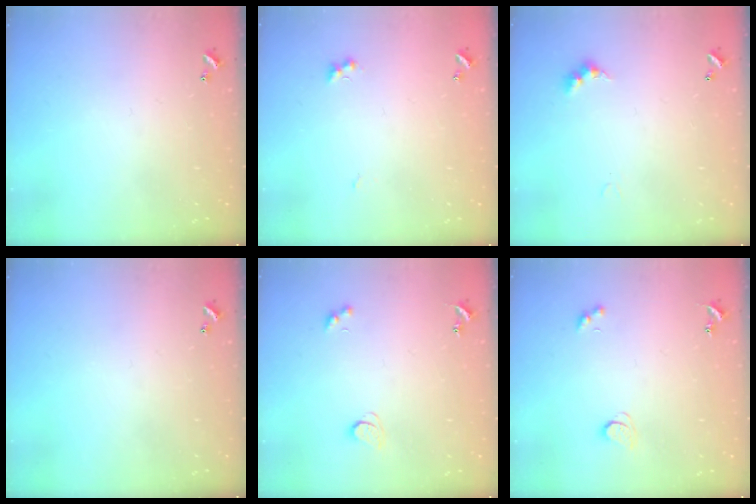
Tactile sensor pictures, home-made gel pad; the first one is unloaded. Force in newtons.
{"total": 2.7, "press": 2.6, "slide": 0.7}
{"total": 2.8, "press": 2.8, "slide": 0.6}
{"total": 0.0}
{"total": 2.0, "press": 1.9, "slide": 0.5}
{"total": 2.0, "press": 1.9, "slide": 0.5}